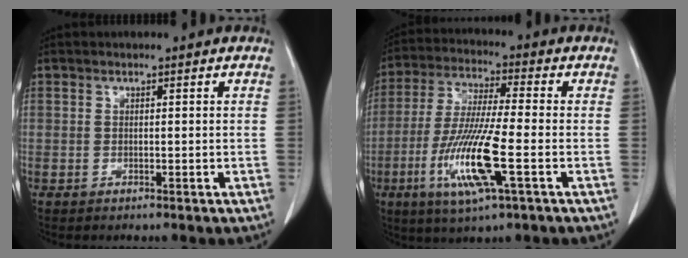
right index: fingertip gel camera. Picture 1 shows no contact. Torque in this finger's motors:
{"motor_torque": [1.97, -0.17, 0.48, 0.14]}